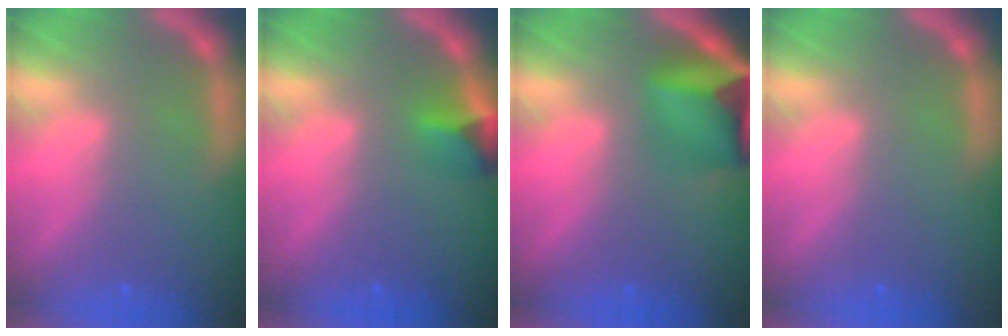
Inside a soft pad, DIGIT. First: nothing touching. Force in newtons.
{"total": 2.4}
{"total": 8.1}
{"total": 0.0}